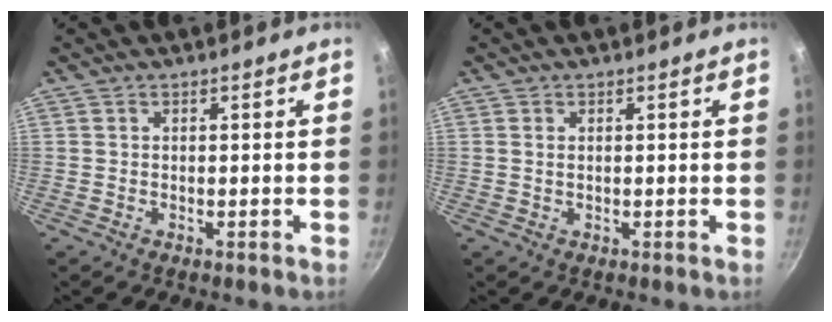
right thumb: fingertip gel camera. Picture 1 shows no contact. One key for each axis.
{"total": 0.8, "fx": 0.2, "fy": 0.5, "fz": 0.6, "tx": -0.012, "ty": 0.001, "tz": 0.004}